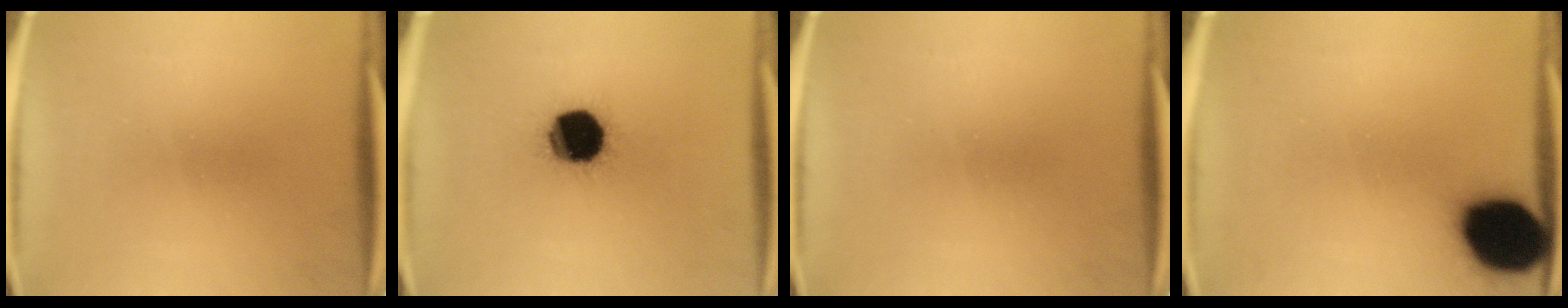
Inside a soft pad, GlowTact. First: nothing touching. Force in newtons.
{"total": 18.1}
{"total": 0.0}
{"total": 18.2}